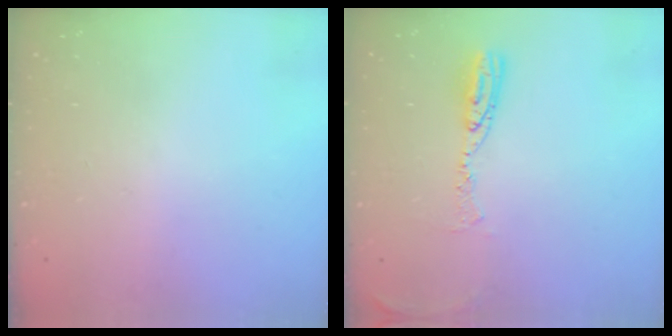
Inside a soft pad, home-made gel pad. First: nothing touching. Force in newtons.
{"total": 8.3, "press": 8.3, "slide": 0.8}